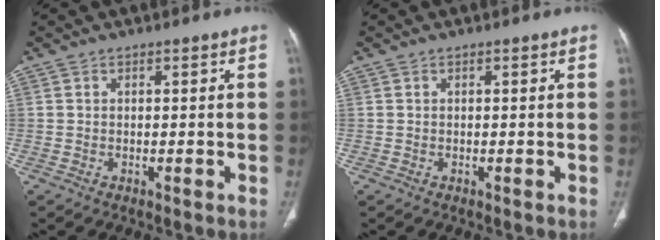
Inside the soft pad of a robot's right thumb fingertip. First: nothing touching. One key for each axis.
{"total": 0.0}